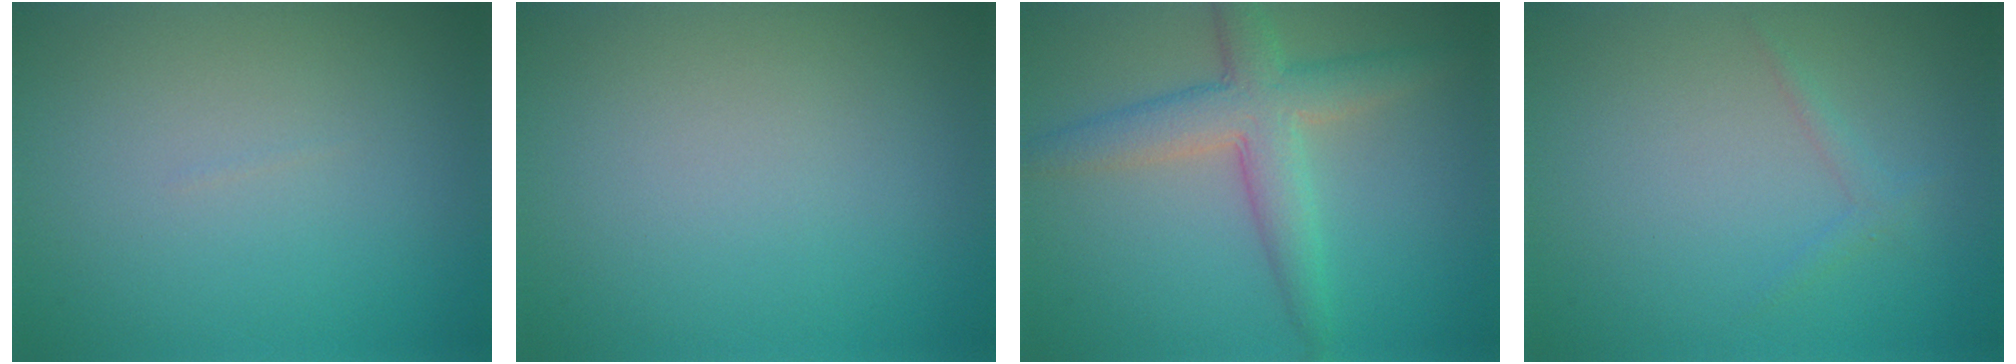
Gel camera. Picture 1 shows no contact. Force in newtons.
{"total": 0.0}
{"total": 4.8, "press": 4.8, "slide": 0.1}
{"total": 0.9, "press": 0.9, "slide": 0.0}